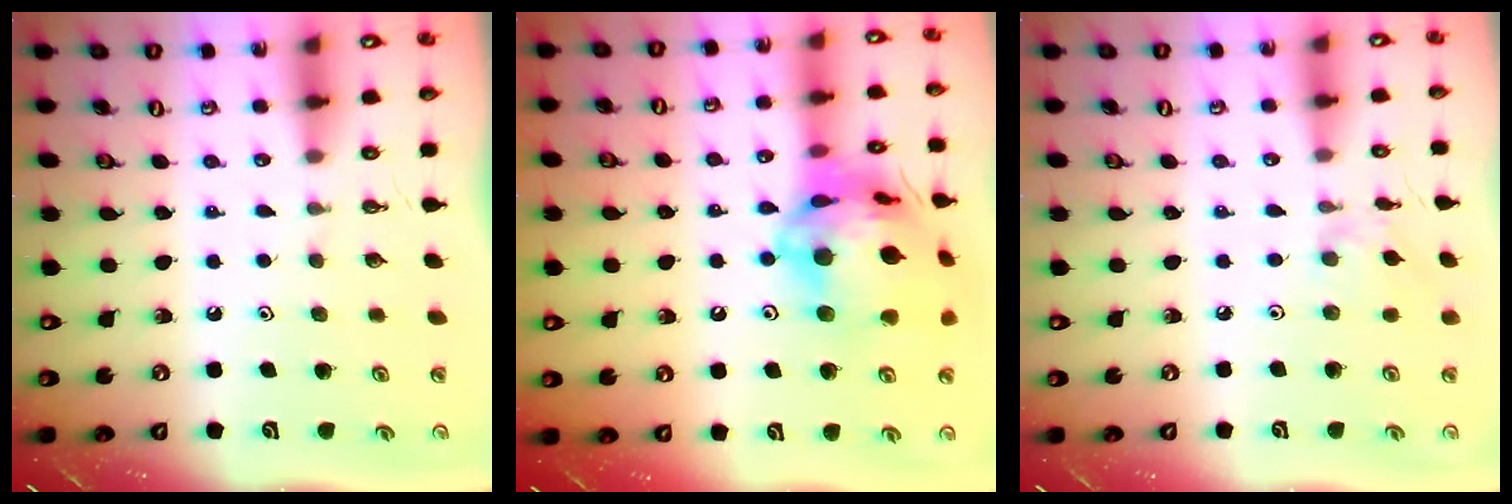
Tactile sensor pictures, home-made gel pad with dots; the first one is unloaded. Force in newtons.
{"total": 23.5, "press": 23.3, "slide": 2.8}
{"total": 3.0, "press": 3.0, "slide": 0.3}